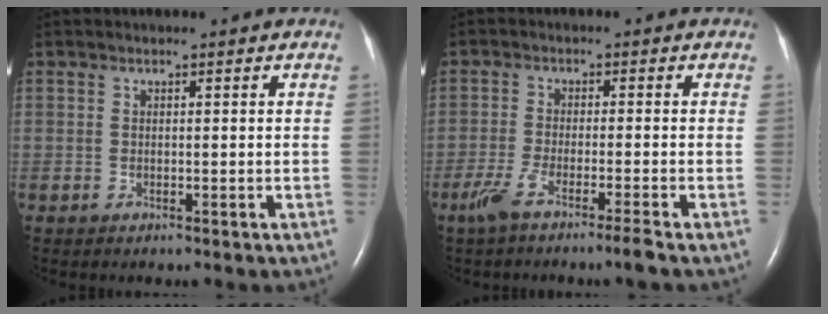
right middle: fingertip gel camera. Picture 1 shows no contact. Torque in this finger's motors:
{"motor_torque": [0.67, -0.66, 0.35, 0.07]}